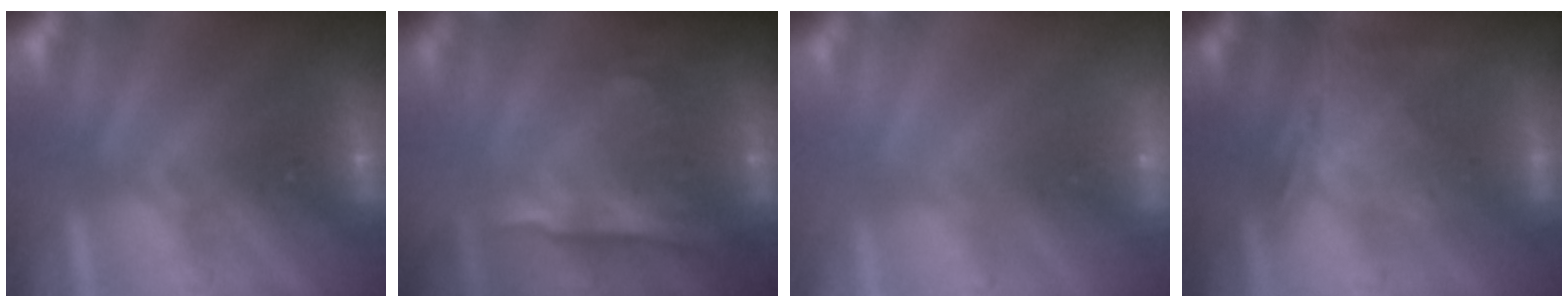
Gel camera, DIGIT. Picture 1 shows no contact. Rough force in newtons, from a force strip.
{"total": 7.6}
{"total": 5.5}
{"total": 1.3}